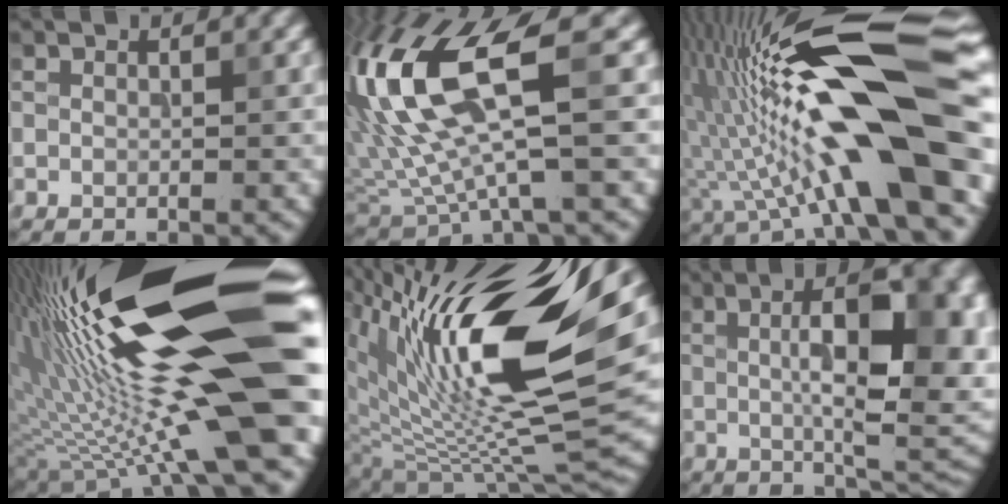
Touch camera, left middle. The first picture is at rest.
{"total": 11.6, "force": [3.0, 3.4, 10.7], "torque": [-0.233, 0.003, 0.063]}
{"total": 16.9, "force": [0.8, 4.1, 16.4], "torque": [-0.261, 0.023, 0.005]}
{"total": 21.9, "force": [5.0, 5.7, 20.5], "torque": [-0.330, -0.001, 0.083]}
{"total": 17.2, "force": [6.0, 6.7, 14.6], "torque": [-0.258, -0.004, 0.107]}
{"total": 12.8, "force": [1.3, 4.5, 11.9], "torque": [-0.161, 0.005, 0.023]}